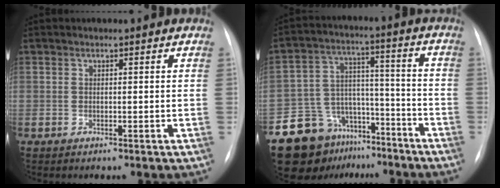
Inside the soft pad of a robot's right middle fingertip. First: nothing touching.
{"total": 13.9, "force": [-9.9, 9.1, 3.6], "torque": [-0.058, 0.071, -0.156]}